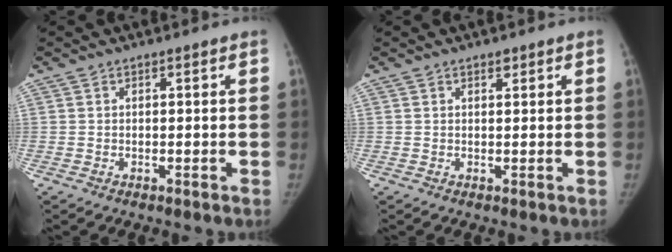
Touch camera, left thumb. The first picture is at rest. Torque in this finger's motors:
{"motor_torque": [0.16, -0.02, 0.00, -0.25, 0.03]}